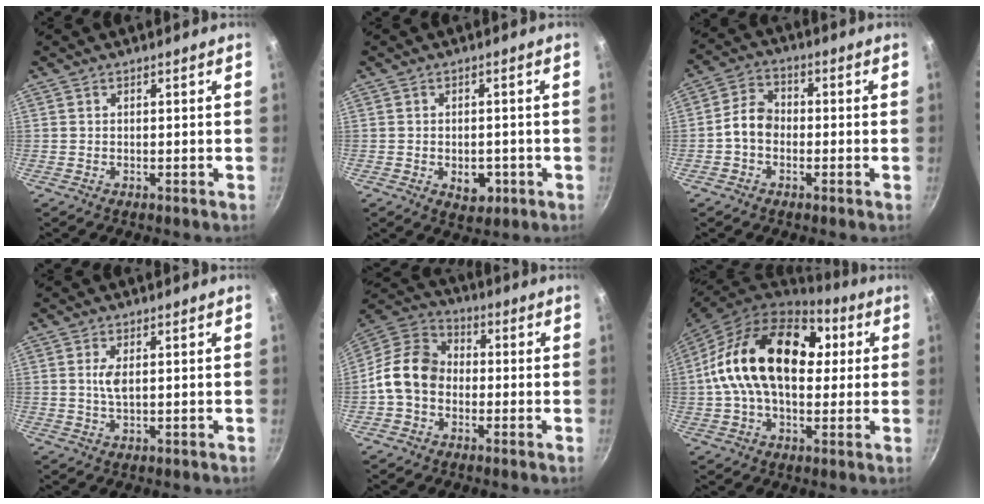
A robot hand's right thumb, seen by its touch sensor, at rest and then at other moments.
{"total": 4.9, "force": [-1.5, 3.3, 3.3], "torque": [-0.029, 0.006, -0.013]}
{"total": 6.1, "force": [-1.2, 4.6, 3.7], "torque": [-0.048, 0.026, -0.035]}
{"total": 3.1, "force": [0.6, 1.2, 2.7], "torque": [-0.054, -0.003, 0.013]}
{"total": 11.5, "force": [-1.8, 9.0, 6.9], "torque": [-0.096, 0.035, -0.059]}
{"total": 23.6, "force": [3.8, 15.3, 17.6], "torque": [-0.277, 0.028, 0.046]}